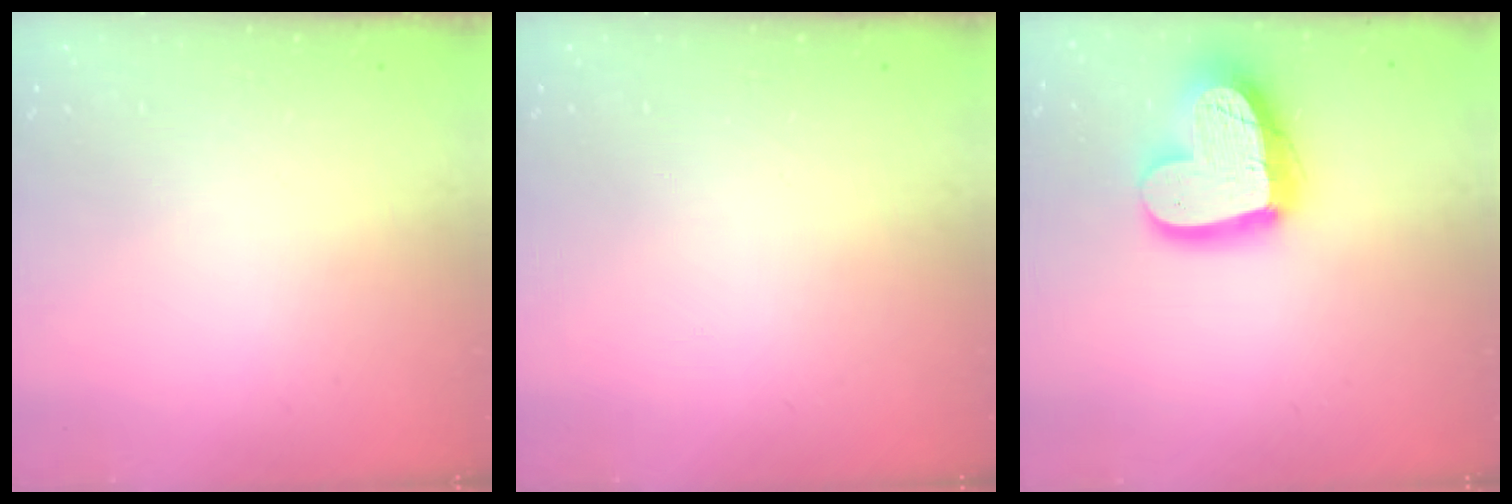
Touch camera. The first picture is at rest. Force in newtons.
{"total": 0.0}
{"total": 18.8, "press": 18.7, "slide": 1.9}